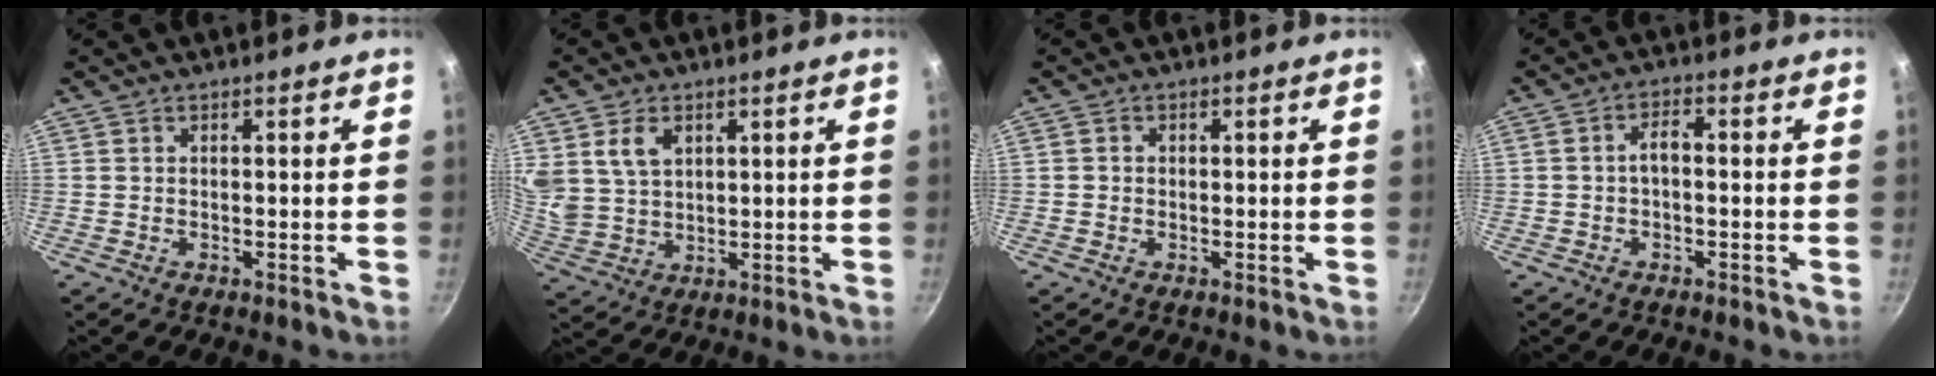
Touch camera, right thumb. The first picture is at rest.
{"total": 7.7, "force": [3.1, 5.4, 4.6], "torque": [-0.072, -0.014, 0.070]}
{"total": 1.0, "force": [-0.1, 0.9, 0.4], "torque": [-0.004, 0.003, -0.003]}
{"total": 4.2, "force": [-0.7, 1.9, 3.7], "torque": [-0.065, 0.028, -0.015]}